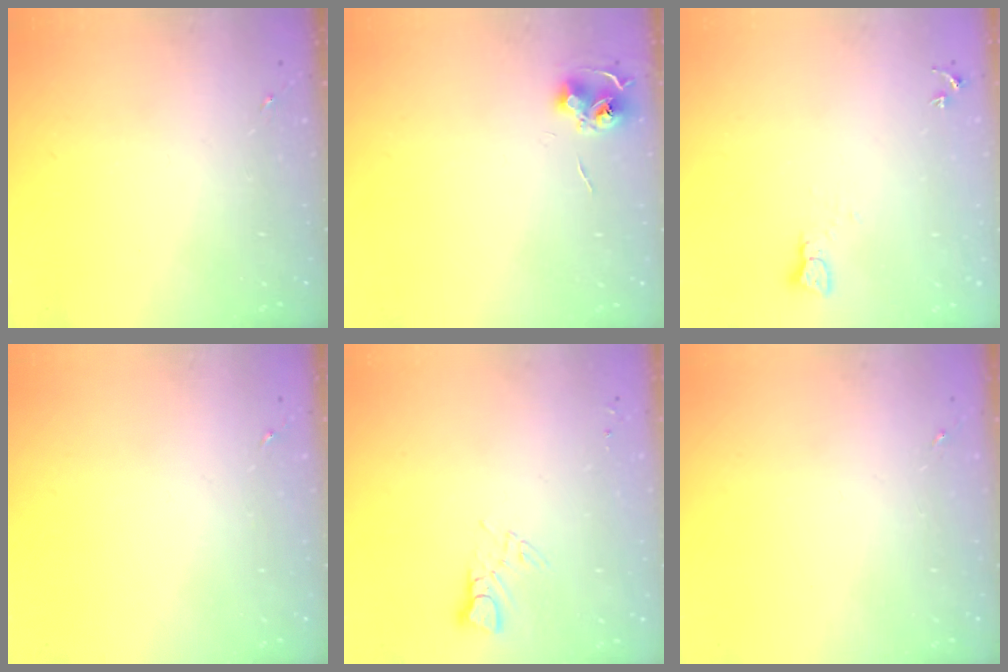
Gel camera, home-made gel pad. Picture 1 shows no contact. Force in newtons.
{"total": 6.8, "press": 6.8, "slide": 0.7}
{"total": 3.1, "press": 3.1, "slide": 0.1}
{"total": 0.0}
{"total": 3.9, "press": 3.9, "slide": 0.4}
{"total": 0.0}